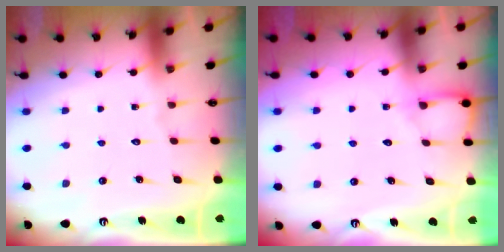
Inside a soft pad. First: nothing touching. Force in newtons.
{"total": 4.8, "press": 4.8, "slide": 0.5}